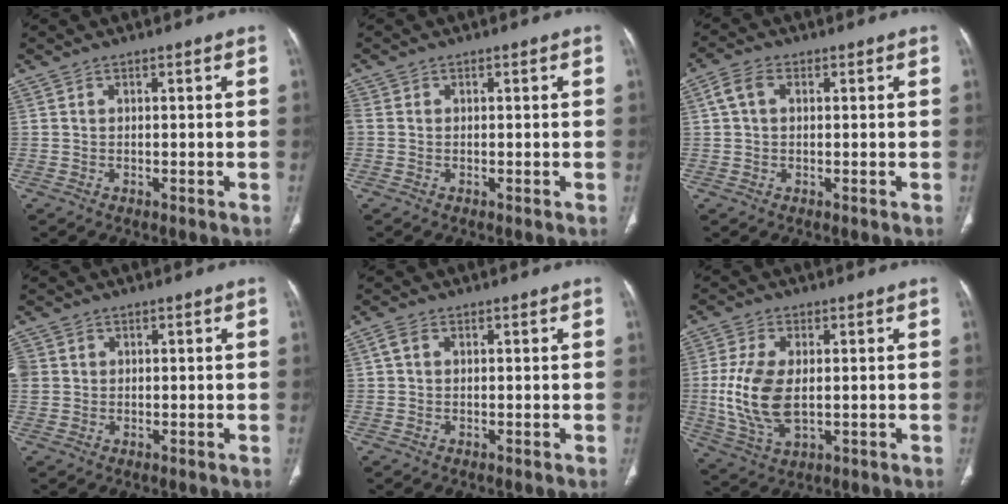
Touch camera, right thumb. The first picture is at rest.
{"total": 1.6, "force": [-0.4, 1.2, 1.0], "torque": [-0.032, 0.002, -0.010]}
{"total": 3.8, "force": [0.7, 2.5, 2.8], "torque": [-0.056, 0.014, 0.012]}
{"total": 4.7, "force": [0.8, 4.3, 1.9], "torque": [-0.045, 0.016, 0.025]}
{"total": 1.8, "force": [0.4, 1.3, 1.3], "torque": [-0.028, 0.009, 0.009]}
{"total": 11.9, "force": [0.0, 6.5, 10.0], "torque": [-0.211, -0.007, 0.009]}